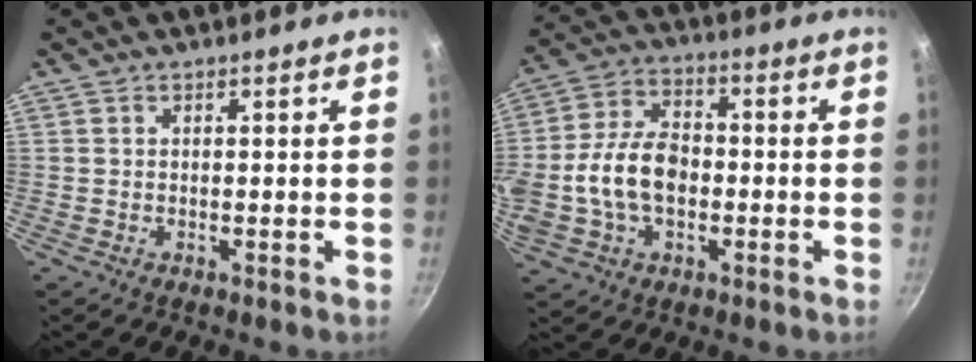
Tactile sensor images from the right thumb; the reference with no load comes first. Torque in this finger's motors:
{"motor_torque": [2.01, 2.26, 1.38, -0.93, 0.54]}